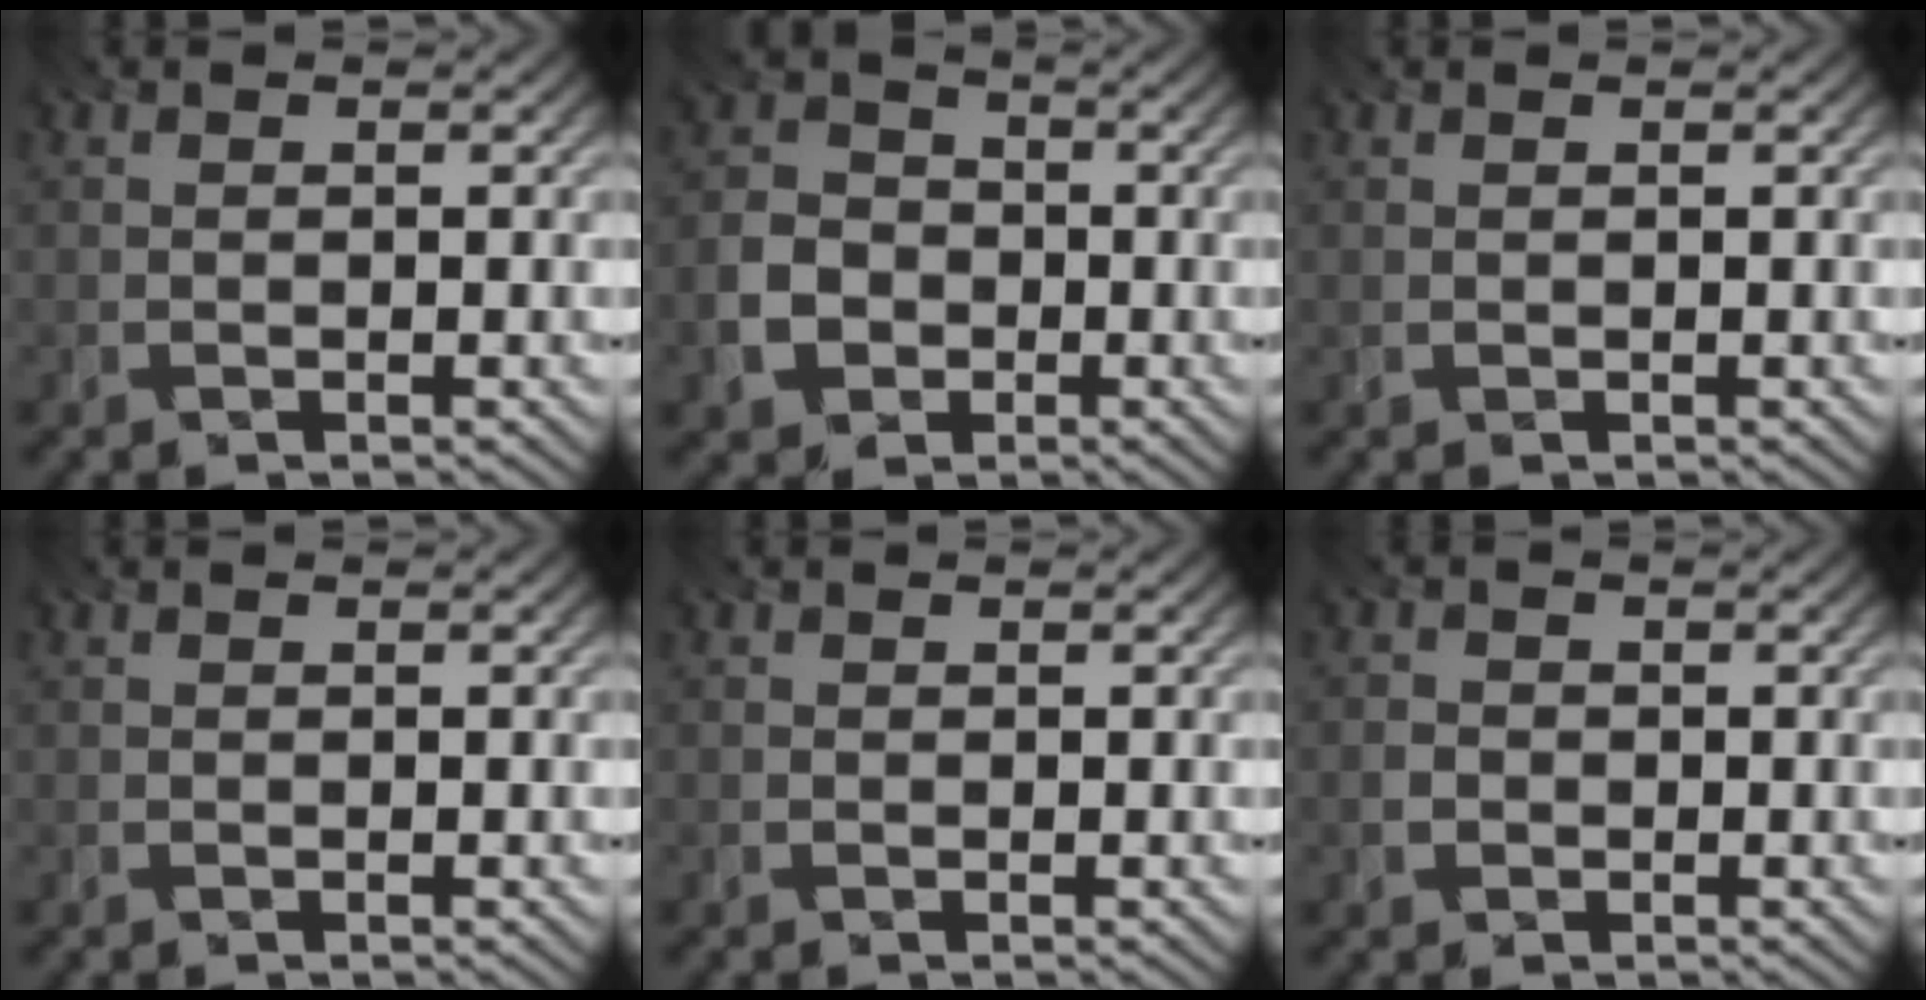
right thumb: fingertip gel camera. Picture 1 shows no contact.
{"total": 5.3, "force": [-2.7, 4.1, 2.0], "torque": [-0.043, -0.008, -0.066]}
{"total": 0.6, "force": [0.5, 0.1, 0.4], "torque": [-0.009, 0.000, 0.008]}
{"total": 0.0}
{"total": 0.0}
{"total": 1.8, "force": [-1.1, 1.4, 0.2], "torque": [-0.004, -0.006, -0.028]}